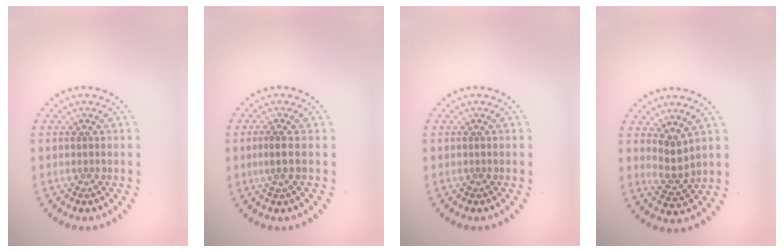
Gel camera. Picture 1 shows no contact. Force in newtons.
{"total": 1.2, "press": 1.0, "slide": 0.6}
{"total": 0.0}
{"total": 2.2, "press": 1.6, "slide": 1.4}